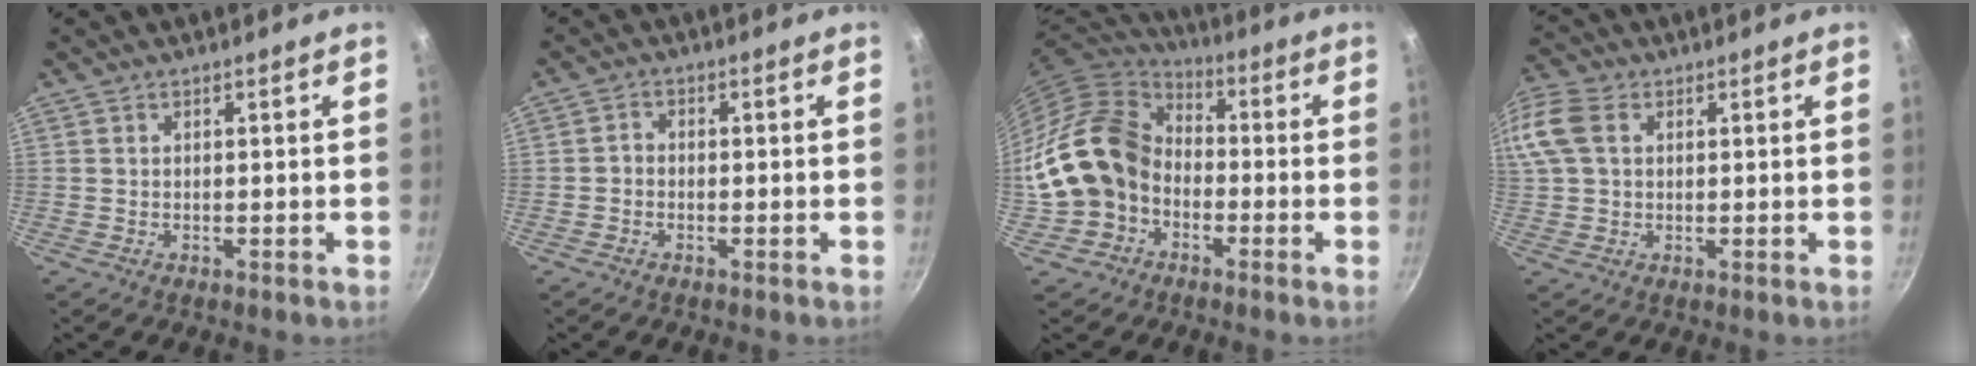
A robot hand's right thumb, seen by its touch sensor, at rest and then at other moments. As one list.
[{"total": 1.7, "force": [-0.8, 1.3, 0.8], "torque": [-0.012, 0.012, -0.020]}, {"total": 16.0, "force": [-3.9, 12.9, 8.7], "torque": [-0.134, 0.052, -0.084]}, {"total": 11.2, "force": [2.9, 8.0, 7.2], "torque": [-0.165, 0.028, 0.048]}]